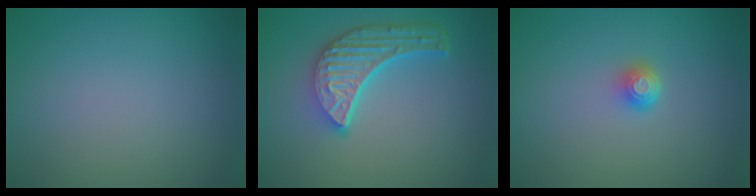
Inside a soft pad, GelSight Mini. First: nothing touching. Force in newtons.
{"total": 5.7, "press": 4.2, "slide": 3.9}
{"total": 1.6, "press": 1.2, "slide": 1.1}